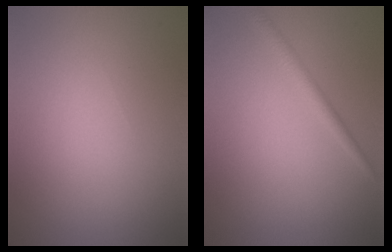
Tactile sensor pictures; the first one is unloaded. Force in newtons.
{"total": 1.5, "press": 1.5, "slide": 0.1}